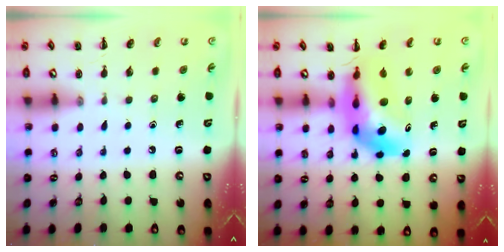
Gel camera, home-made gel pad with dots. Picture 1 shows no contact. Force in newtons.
{"total": 12.2, "press": 11.6, "slide": 3.7}